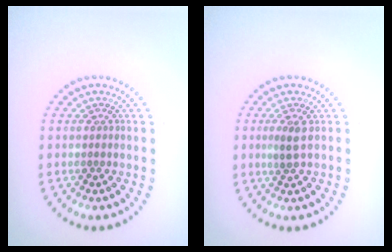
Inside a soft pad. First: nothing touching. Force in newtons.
{"total": 1.3, "press": 1.0, "slide": 0.7}